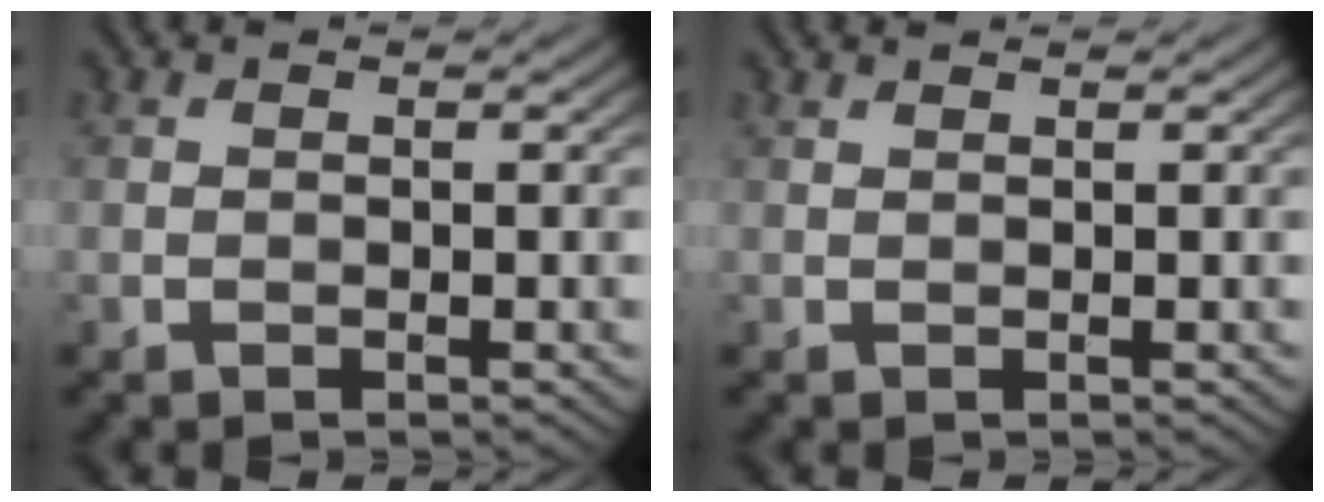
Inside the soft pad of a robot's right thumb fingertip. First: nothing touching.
{"total": 0.5, "force": [0.5, -0.1, 0.1], "torque": [-0.007, 0.003, 0.009]}